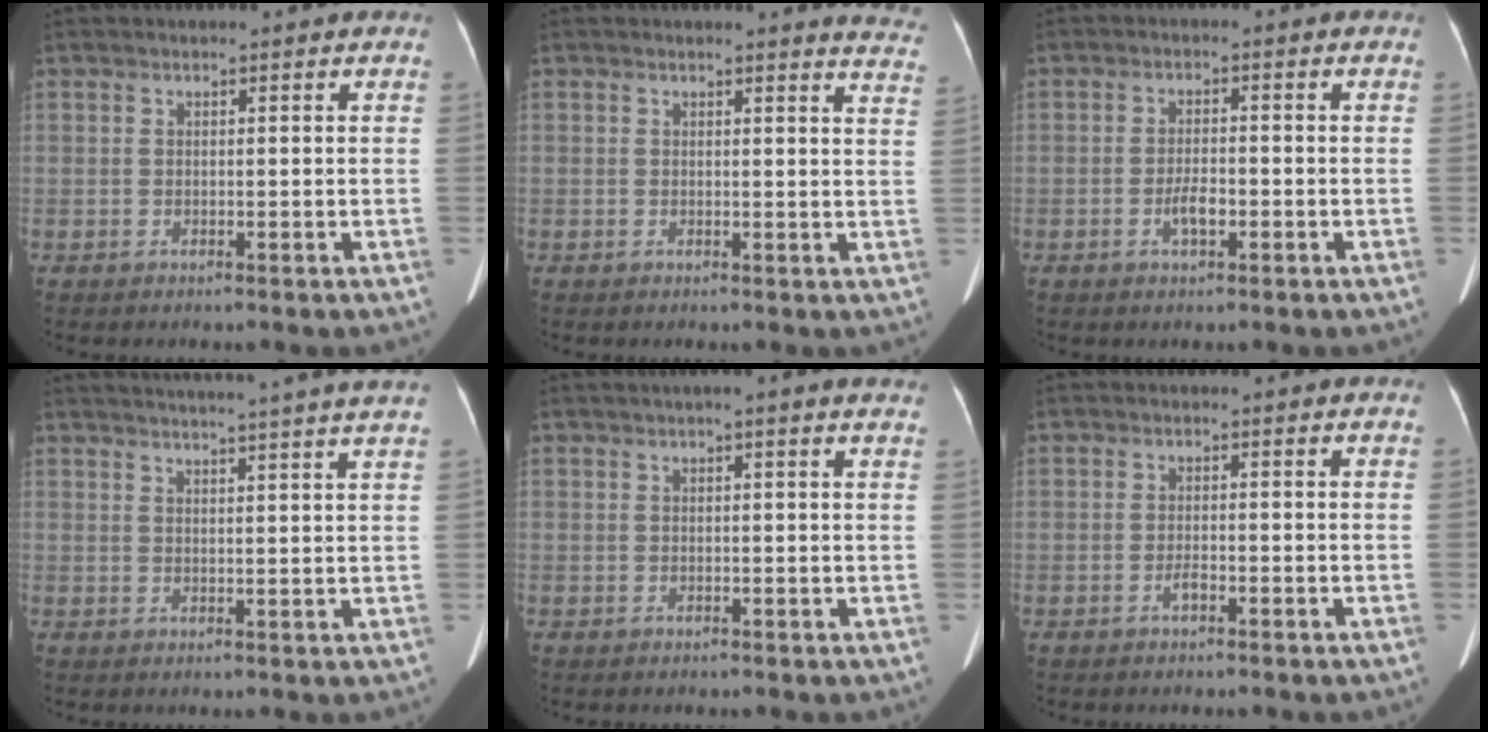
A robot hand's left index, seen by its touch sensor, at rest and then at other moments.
{"total": 5.4, "force": [5.2, 0.9, 0.7], "torque": [0.005, -0.035, 0.018]}
{"total": 2.9, "force": [-1.2, 0.9, 2.5], "torque": [-0.048, 0.002, -0.021]}
{"total": 16.9, "force": [15.3, -1.6, 7.1], "torque": [-0.117, -0.019, 0.188]}
{"total": 2.7, "force": [1.9, 0.2, 2.0], "torque": [-0.025, 0.024, 0.020]}
{"total": 1.1, "force": [-0.6, 0.3, 0.8], "torque": [-0.018, 0.000, -0.010]}